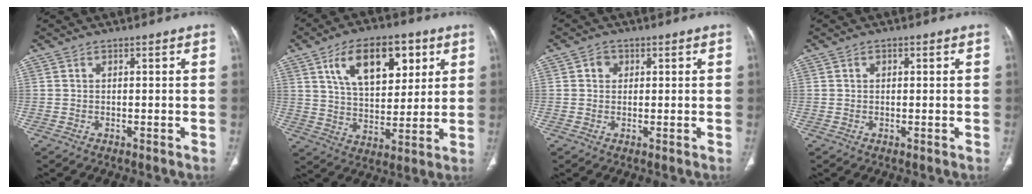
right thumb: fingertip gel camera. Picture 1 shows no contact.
{"total": 16.5, "force": [7.1, 9.1, 11.8], "torque": [-0.147, -0.022, 0.125]}
{"total": 2.1, "force": [0.6, 1.9, 0.7], "torque": [-0.001, 0.001, 0.005]}
{"total": 0.8, "force": [0.3, 0.6, 0.4], "torque": [-0.002, 0.001, 0.003]}